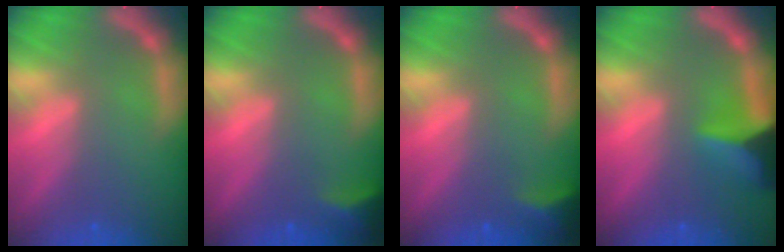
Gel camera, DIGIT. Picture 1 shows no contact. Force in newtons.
{"total": 2.9}
{"total": 2.9}
{"total": 6.5}